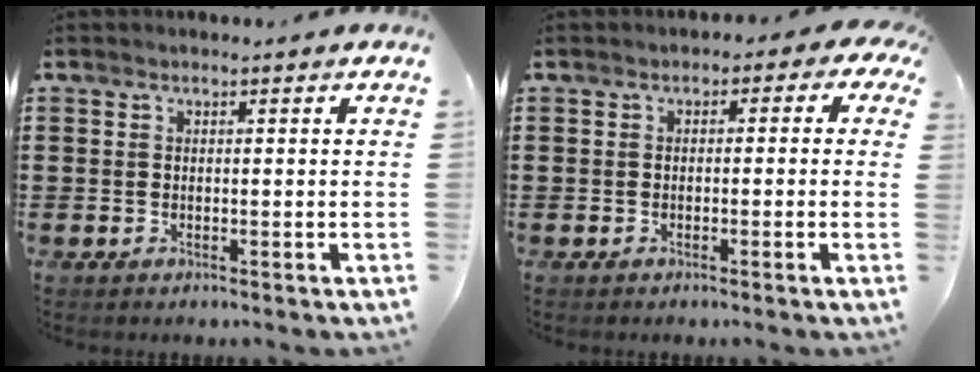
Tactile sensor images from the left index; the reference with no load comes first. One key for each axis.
{"total": 1.4, "fx": -1.1, "fy": 0.7, "fz": 0.5, "tx": -0.015, "ty": 0.007, "tz": -0.025}